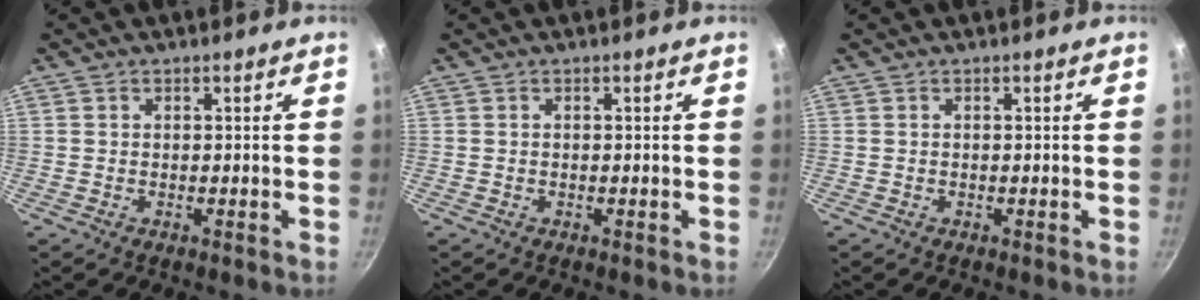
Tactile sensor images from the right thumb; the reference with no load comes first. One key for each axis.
{"total": 0.0}
{"total": 0.0}